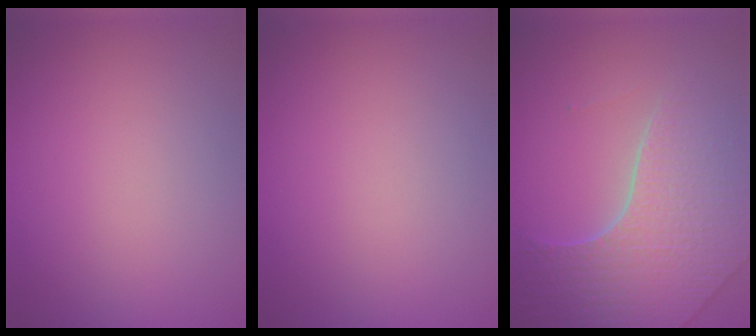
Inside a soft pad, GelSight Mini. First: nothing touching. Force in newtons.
{"total": 0.0}
{"total": 8.0, "press": 5.6, "slide": 5.6}